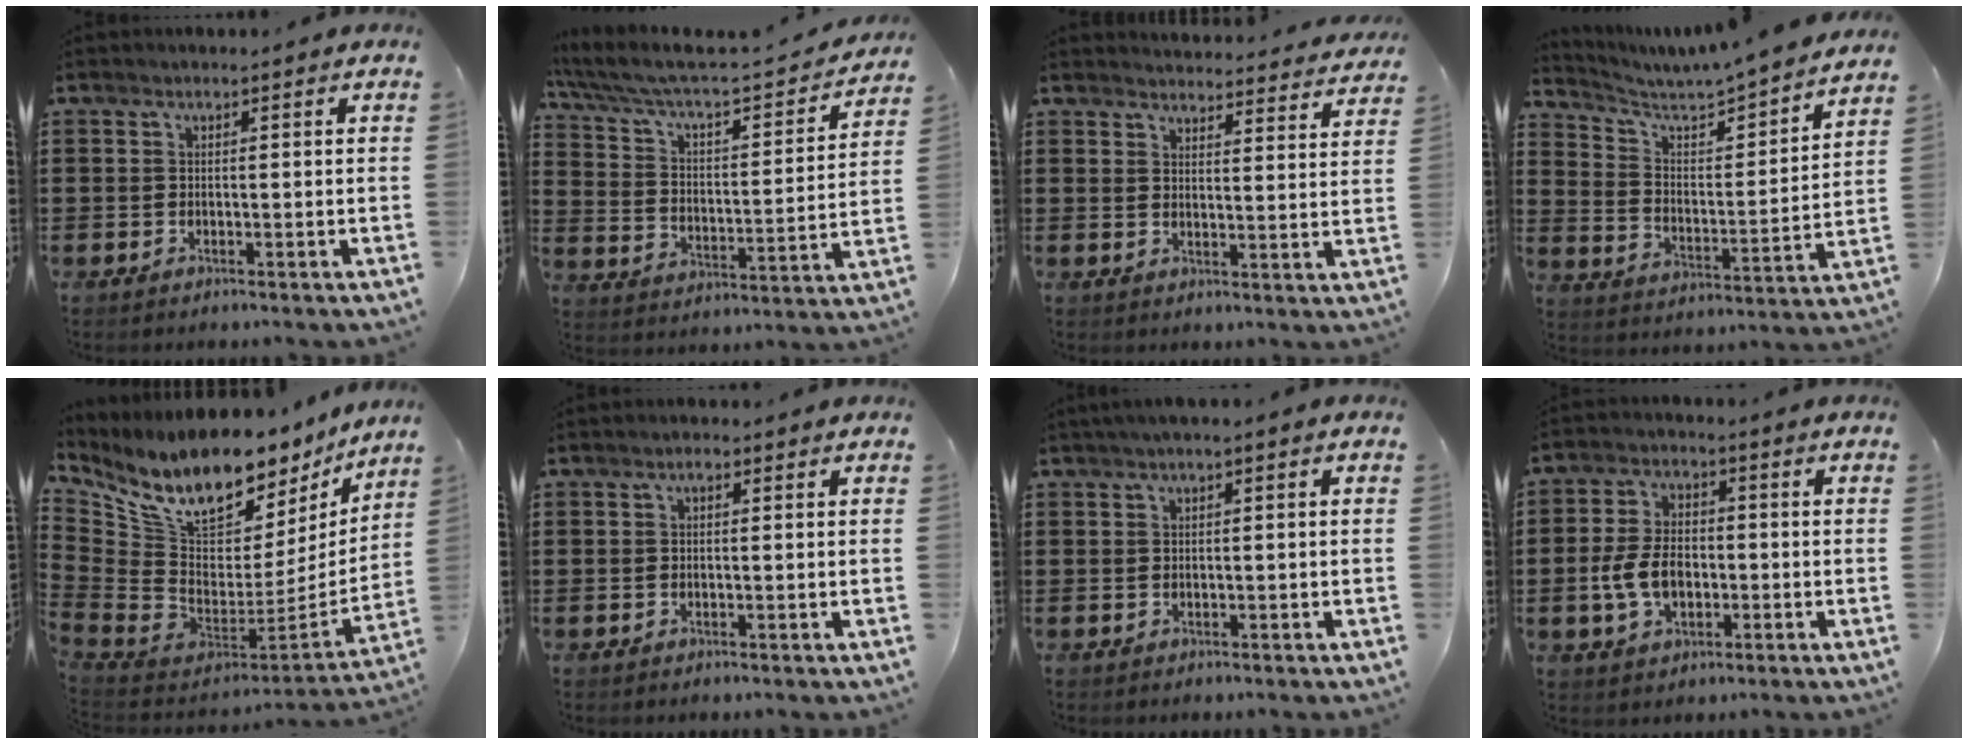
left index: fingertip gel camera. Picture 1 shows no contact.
{"total": 5.0, "force": [4.1, 1.1, 2.6], "torque": [-0.073, -0.040, 0.063]}
{"total": 3.6, "force": [3.6, -0.1, 0.2], "torque": [-0.010, -0.027, 0.062]}
{"total": 3.3, "force": [2.9, 0.1, 1.4], "torque": [-0.047, -0.038, 0.035]}
{"total": 13.0, "force": [10.2, 5.2, 6.1], "torque": [-0.147, -0.087, 0.180]}
{"total": 1.1, "force": [0.0, 0.5, 0.9], "torque": [-0.019, 0.004, -0.002]}
{"total": 1.1, "force": [-0.2, 0.2, 1.1], "torque": [-0.018, -0.003, -0.004]}
{"total": 6.9, "force": [-1.6, 4.3, 5.2], "torque": [-0.120, 0.004, -0.035]}